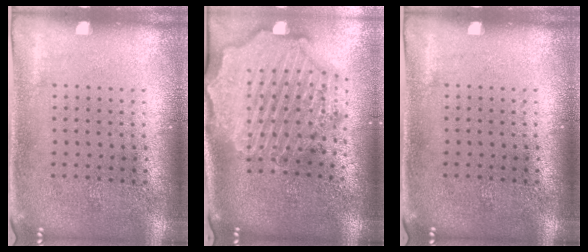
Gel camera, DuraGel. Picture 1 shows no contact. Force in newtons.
{"total": 3.4, "press": 2.9, "slide": 1.9}
{"total": 0.0}